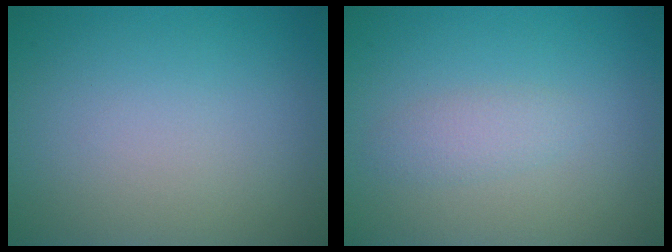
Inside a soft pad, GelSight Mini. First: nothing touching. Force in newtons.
{"total": 1.5, "press": 1.5, "slide": 0.0}